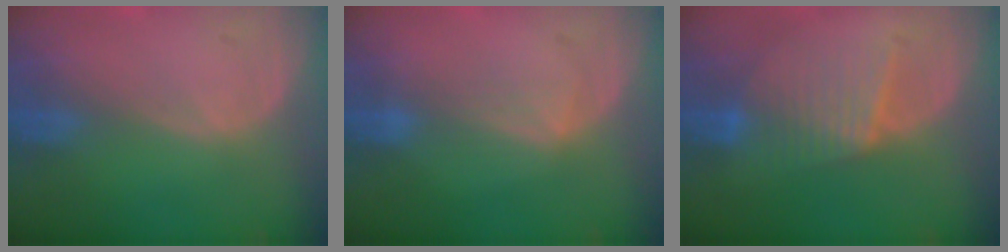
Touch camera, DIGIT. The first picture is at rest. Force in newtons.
{"total": 2.7, "press": 2.7, "slide": 0.4}
{"total": 6.5, "press": 6.4, "slide": 0.4}